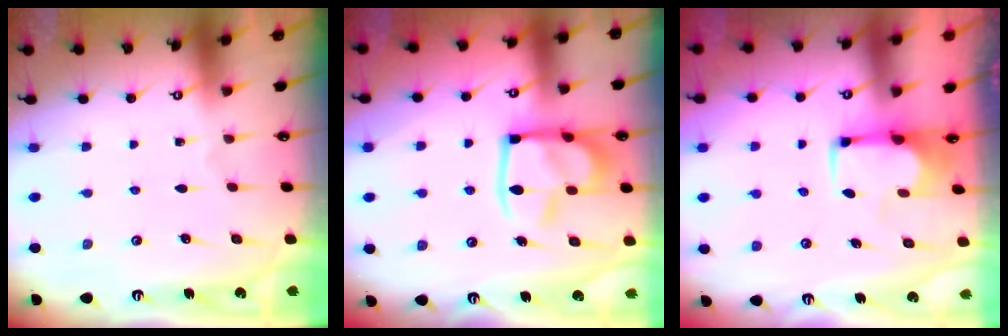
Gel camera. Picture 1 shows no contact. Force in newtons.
{"total": 15.8, "press": 15.6, "slide": 1.9}
{"total": 2.0, "press": 1.7, "slide": 1.0}